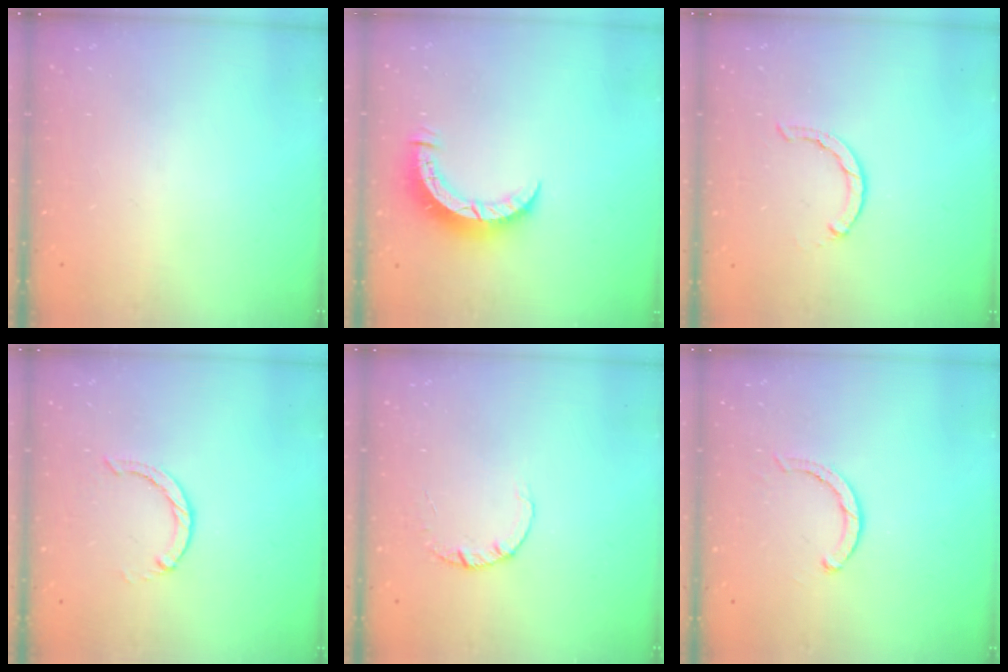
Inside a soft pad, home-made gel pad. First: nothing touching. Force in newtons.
{"total": 6.3, "press": 6.3, "slide": 0.6}
{"total": 1.2, "press": 1.2, "slide": 0.2}
{"total": 0.0}
{"total": 1.8, "press": 1.8, "slide": 0.1}
{"total": 2.8, "press": 2.8, "slide": 0.2}